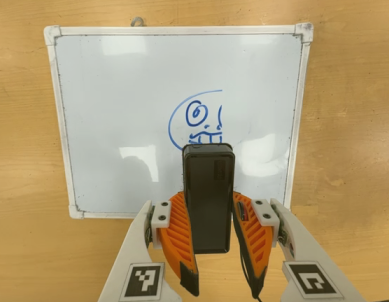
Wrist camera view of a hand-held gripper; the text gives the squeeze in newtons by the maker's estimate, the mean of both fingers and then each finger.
{"total": 6.8, "left": 5.6, "right": 8.0}